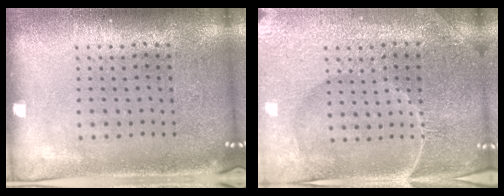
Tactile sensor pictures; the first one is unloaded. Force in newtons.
{"total": 4.3, "press": 4.1, "slide": 1.3}